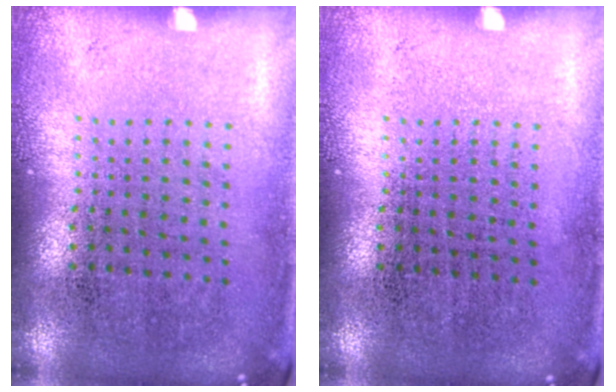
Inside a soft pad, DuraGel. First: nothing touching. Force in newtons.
{"total": 0.0}